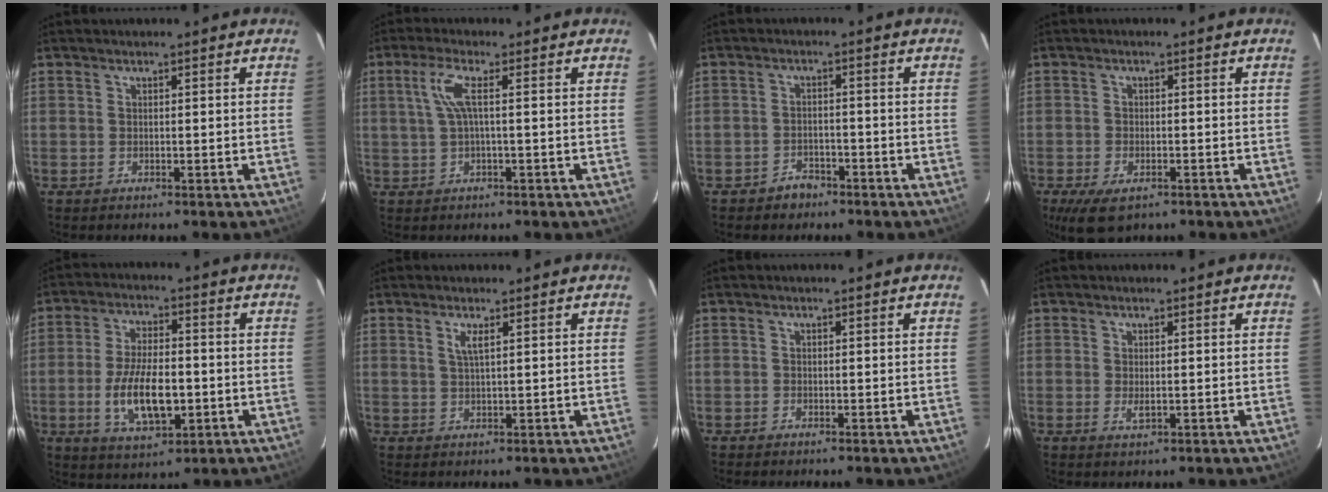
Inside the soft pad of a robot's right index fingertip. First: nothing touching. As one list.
[{"total": 4.3, "force": [0.4, 0.2, 4.3], "torque": [-0.090, 0.004, 0.014]}, {"total": 3.4, "force": [-2.6, 2.1, 0.7], "torque": [-0.019, 0.011, -0.036]}, {"total": 6.8, "force": [-4.0, 3.5, 4.2], "torque": [-0.096, -0.023, -0.068]}, {"total": 11.6, "force": [-2.6, 5.1, 10.1], "torque": [-0.201, -0.005, -0.041]}, {"total": 2.0, "force": [1.0, 0.2, 1.8], "torque": [-0.035, -0.001, 0.019]}, {"total": 0.0}, {"total": 1.6, "force": [-0.1, 0.7, 1.4], "torque": [-0.028, -0.002, -0.002]}]